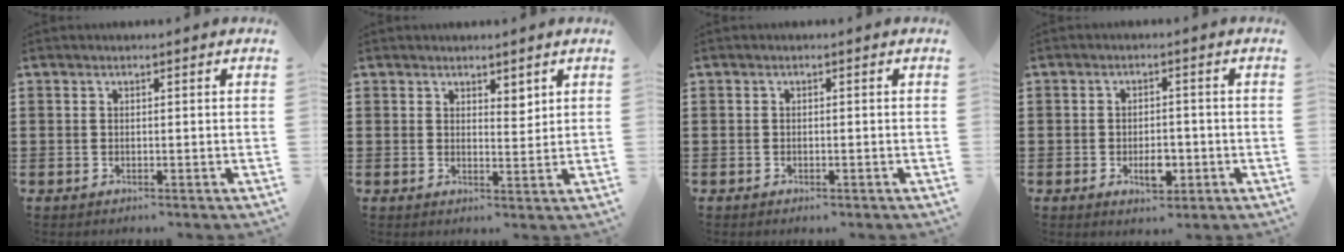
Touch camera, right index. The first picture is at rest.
{"total": 2.5, "force": [2.0, 1.2, 0.7], "torque": [-0.009, 0.004, 0.036]}
{"total": 0.5, "force": [-0.5, 0.2, 0.2], "torque": [-0.006, -0.002, -0.009]}
{"total": 4.4, "force": [-1.5, 2.3, 3.5], "torque": [-0.051, 0.003, -0.026]}